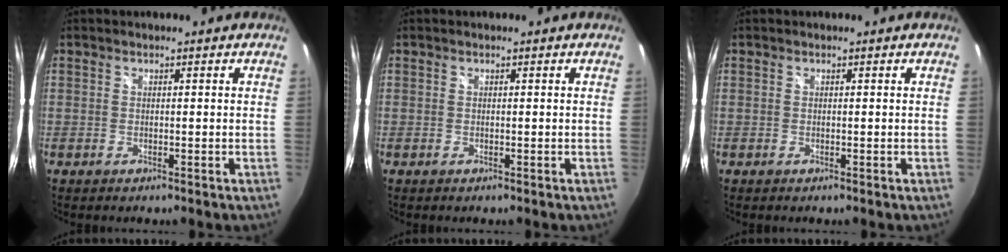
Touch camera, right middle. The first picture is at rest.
{"total": 0.0}
{"total": 0.0}